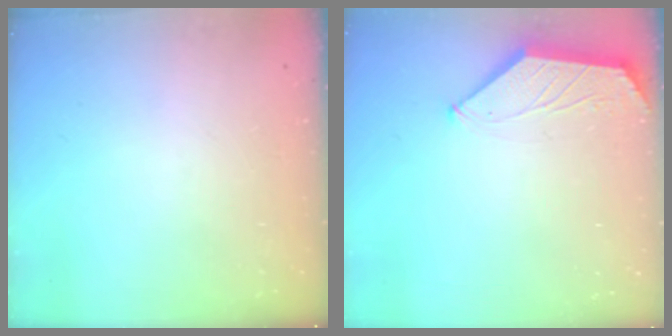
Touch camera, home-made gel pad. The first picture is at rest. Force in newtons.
{"total": 1.8, "press": 1.8, "slide": 0.2}